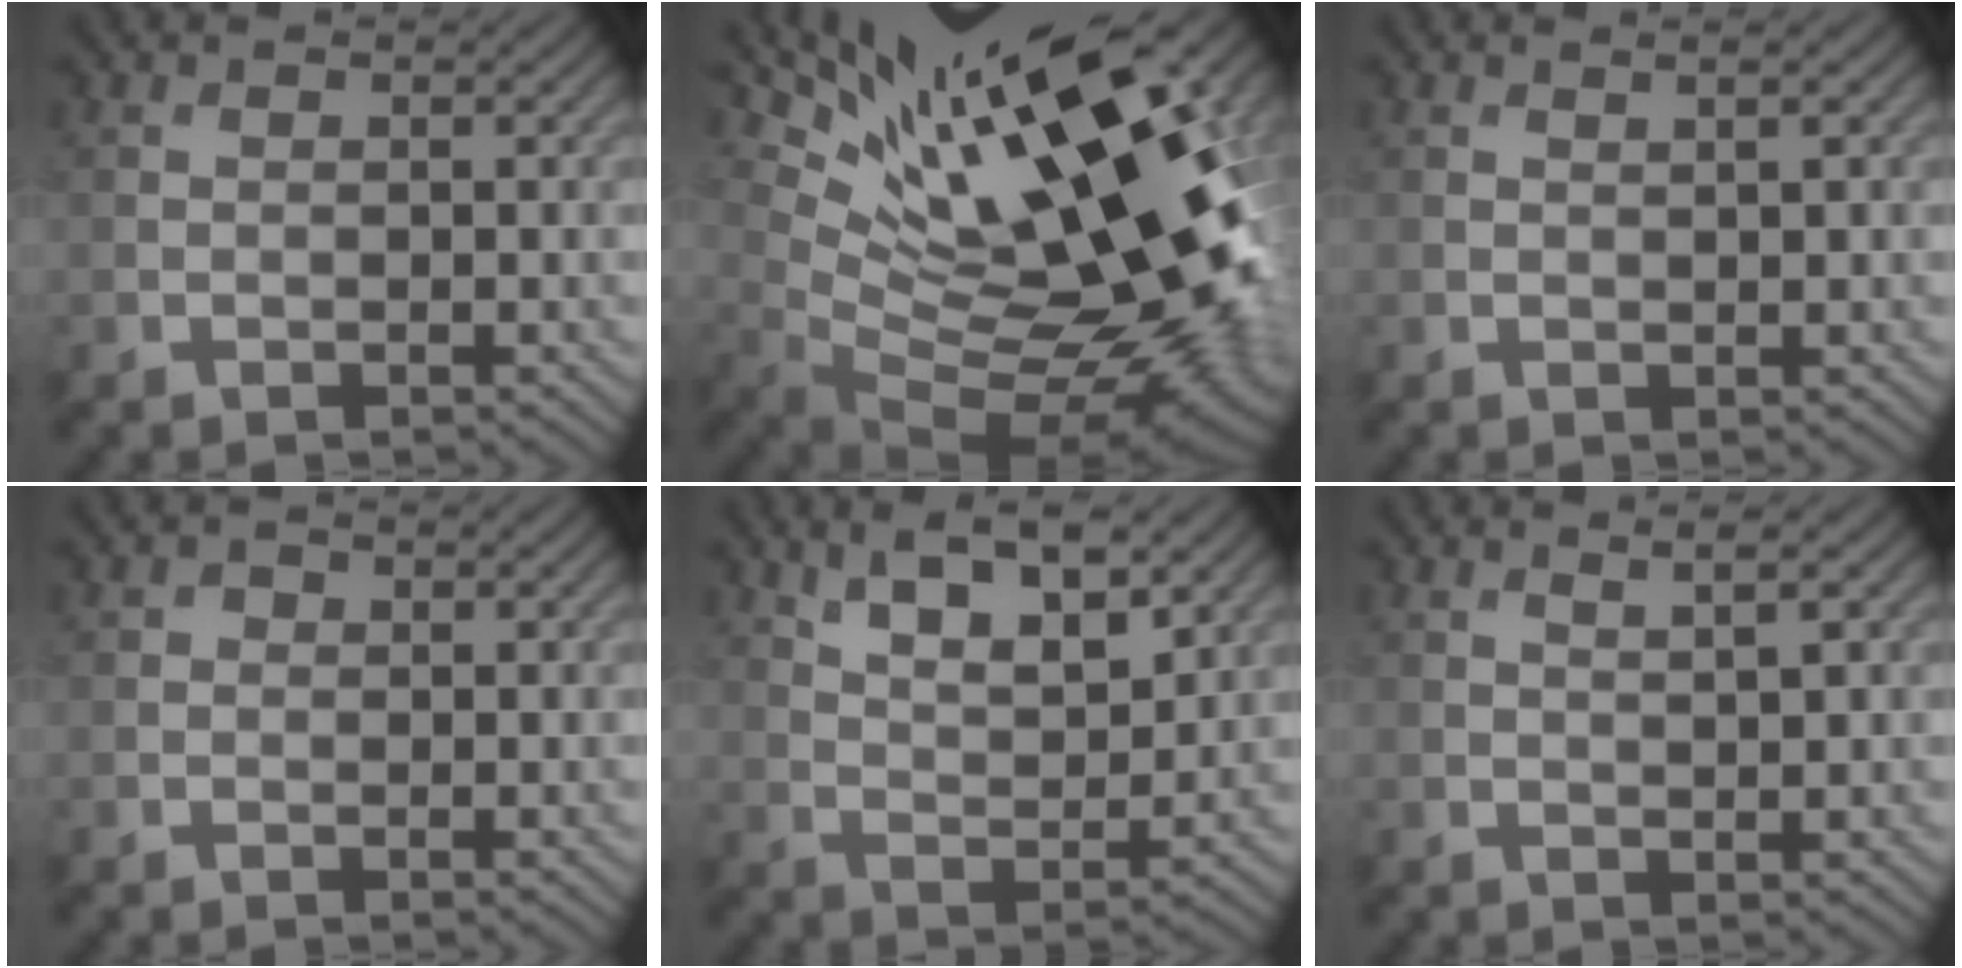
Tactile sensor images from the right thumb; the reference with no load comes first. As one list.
[{"total": 20.9, "force": [7.1, 8.8, 17.6], "torque": [-0.270, 0.012, 0.134]}, {"total": 0.9, "force": [0.5, 0.0, 0.7], "torque": [-0.015, 0.004, 0.008]}, {"total": 0.7, "force": [-0.1, 0.6, 0.2], "torque": [0.000, -0.004, -0.005]}, {"total": 9.3, "force": [5.6, 3.6, 6.5], "torque": [-0.113, -0.005, 0.106]}, {"total": 1.8, "force": [1.0, 0.1, 1.5], "torque": [-0.026, 0.002, 0.017]}]